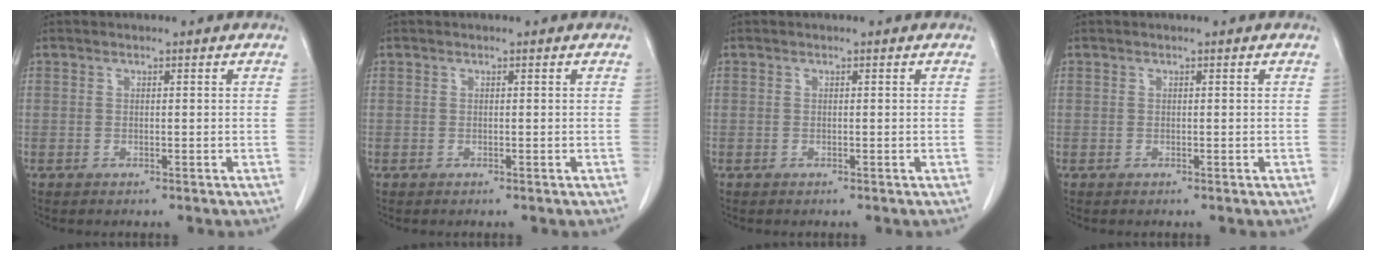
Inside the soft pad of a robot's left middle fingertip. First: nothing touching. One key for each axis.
{"total": 0.0}
{"total": 0.0}
{"total": 0.0}